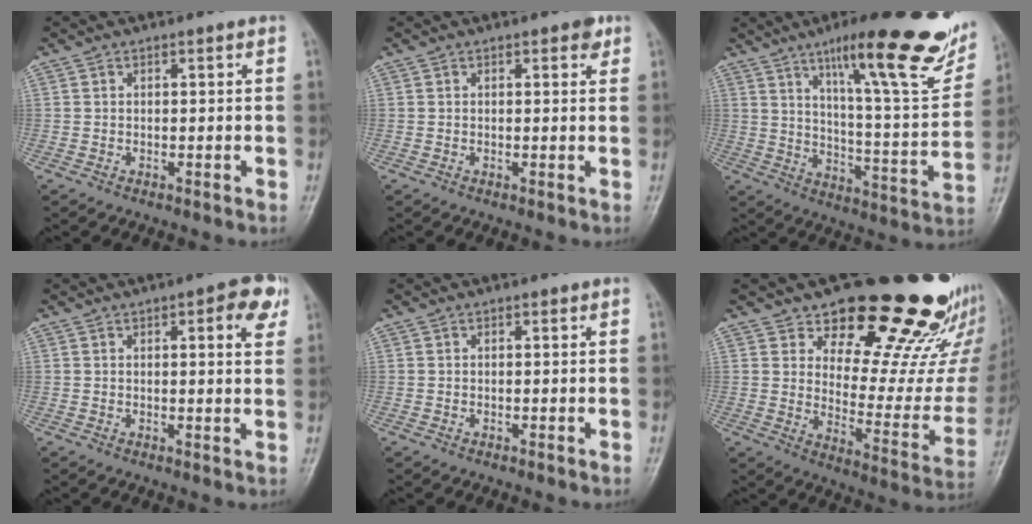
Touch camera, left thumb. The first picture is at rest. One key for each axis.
{"total": 1.9, "fx": 1.0, "fy": 1.0, "fz": 1.3, "tx": -0.006, "ty": -0.002, "tz": 0.010}
{"total": 24.9, "fx": 14.5, "fy": 5.1, "fz": 19.6, "tx": -0.245, "ty": -0.049, "tz": 0.217}
{"total": 6.0, "fx": 2.6, "fy": 2.0, "fz": 5.1, "tx": -0.046, "ty": -0.005, "tz": 0.024}
{"total": 0.0}
{"total": 23.8, "fx": 18.5, "fy": 8.9, "fz": 11.9, "tx": -0.106, "ty": -0.136, "tz": 0.246}